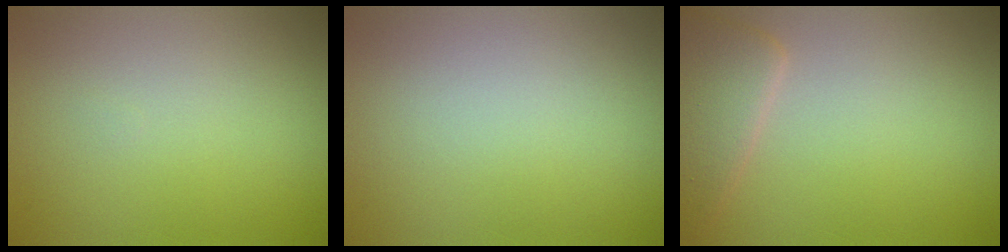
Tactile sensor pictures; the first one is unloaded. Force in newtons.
{"total": 0.0}
{"total": 3.3, "press": 3.3, "slide": 0.2}